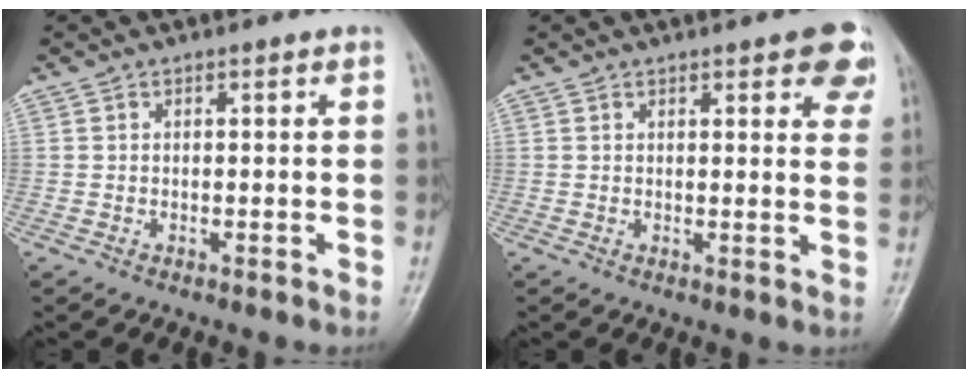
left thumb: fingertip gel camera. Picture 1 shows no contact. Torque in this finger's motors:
{"motor_torque": [1.11, 0.78, 0.51, -0.58, 0.01]}